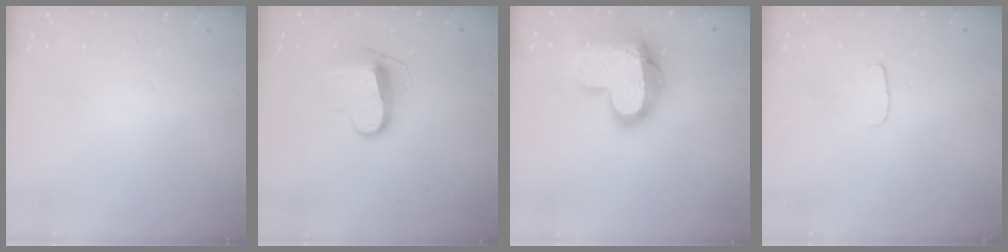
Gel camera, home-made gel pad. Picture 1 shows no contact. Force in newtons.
{"total": 10.1, "press": 10.1, "slide": 0.3}
{"total": 18.9, "press": 18.8, "slide": 1.5}
{"total": 4.5, "press": 4.4, "slide": 0.5}